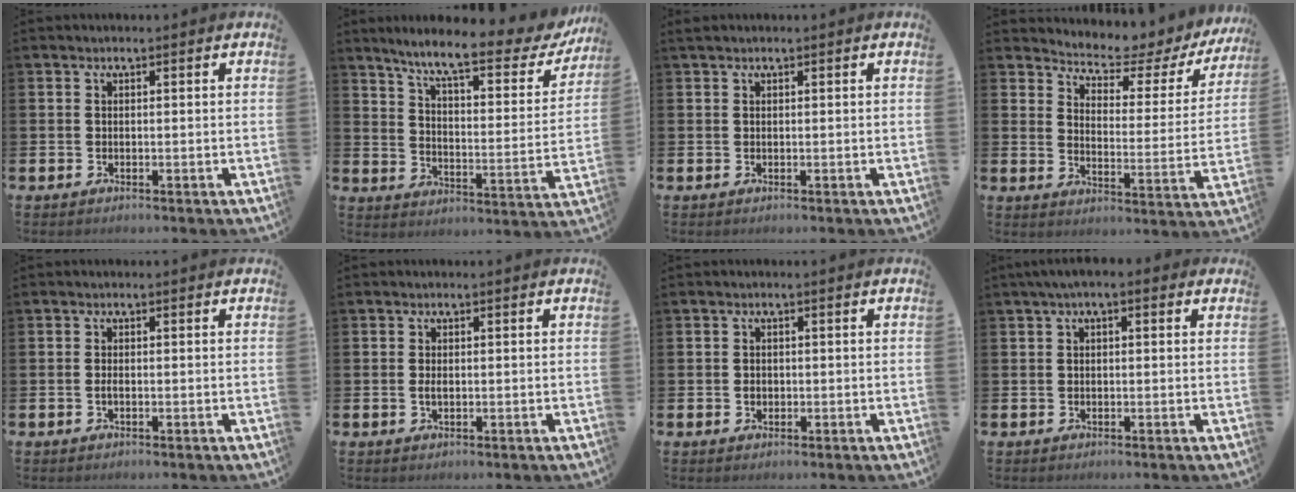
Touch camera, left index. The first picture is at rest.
{"total": 8.5, "force": [6.8, 1.5, 4.8], "torque": [-0.105, -0.049, 0.105]}
{"total": 0.6, "force": [0.5, 0.1, 0.3], "torque": [-0.003, 0.002, 0.008]}
{"total": 4.9, "force": [4.7, 1.1, 1.0], "torque": [-0.039, -0.043, 0.072]}
{"total": 0.7, "force": [-0.2, 0.3, 0.6], "torque": [-0.021, 0.004, -0.004]}
{"total": 1.1, "force": [-0.1, 0.6, 1.0], "torque": [-0.019, 0.004, -0.003]}
{"total": 1.0, "force": [0.0, 0.9, 0.4], "torque": [-0.002, 0.005, -0.005]}
{"total": 1.8, "force": [0.7, 0.8, 1.4], "torque": [-0.022, 0.008, 0.010]}